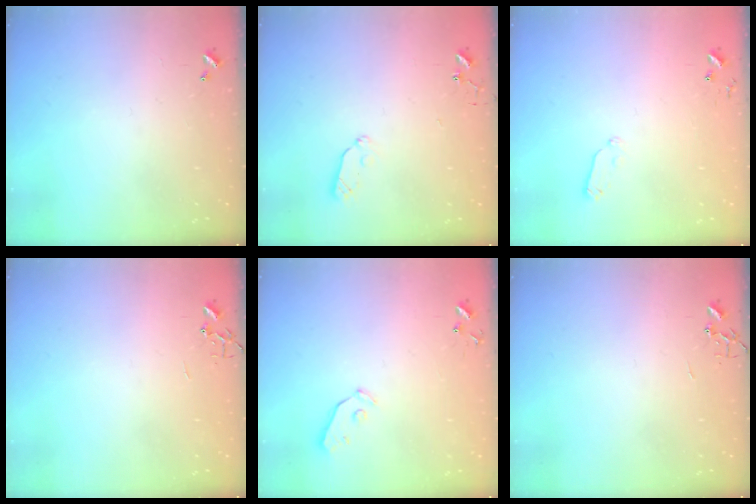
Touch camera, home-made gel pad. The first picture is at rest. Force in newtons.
{"total": 5.9, "press": 5.9, "slide": 0.6}
{"total": 5.1, "press": 5.0, "slide": 0.8}
{"total": 0.0}
{"total": 3.9, "press": 3.9, "slide": 0.3}
{"total": 0.0}